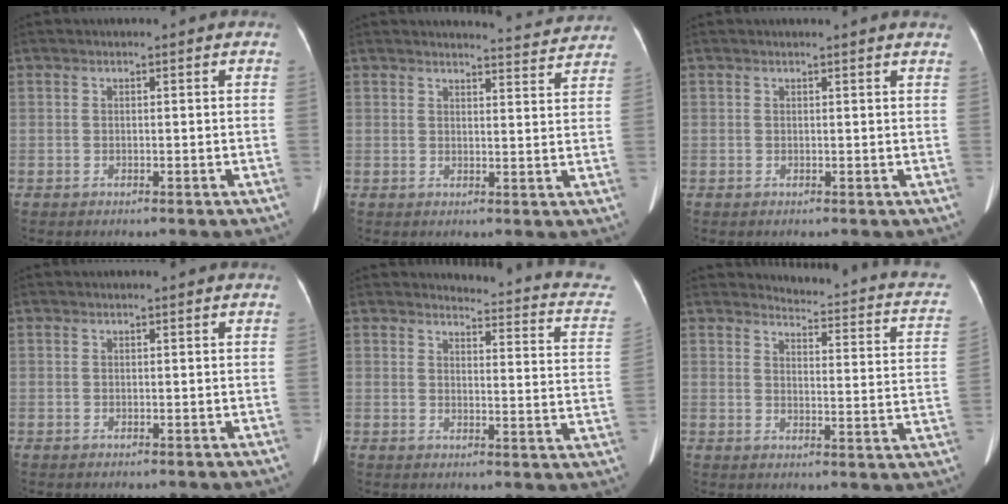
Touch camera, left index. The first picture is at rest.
{"total": 6.6, "force": [6.6, -0.2, 0.2], "torque": [-0.014, -0.012, 0.069]}
{"total": 3.7, "force": [3.5, 0.2, 1.1], "torque": [-0.017, 0.015, 0.023]}
{"total": 0.0}
{"total": 14.2, "force": [13.4, 2.6, 3.9], "torque": [-0.014, -0.067, 0.111]}
{"total": 14.2, "force": [12.7, 3.0, 5.5], "torque": [-0.049, -0.046, 0.114]}